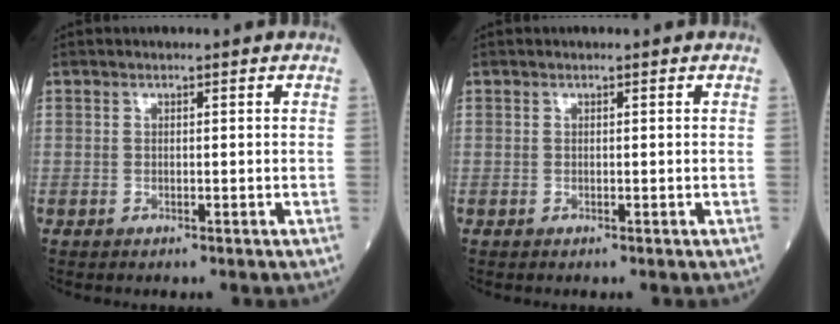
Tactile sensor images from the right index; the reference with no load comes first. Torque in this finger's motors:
{"motor_torque": [0.00, 0.00, 0.00, 0.00]}